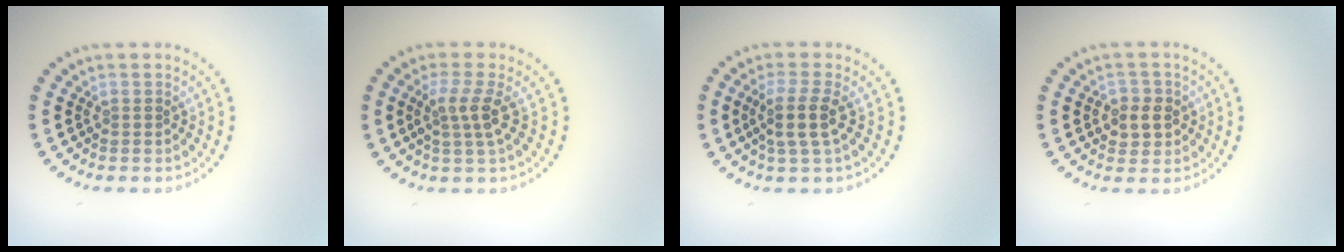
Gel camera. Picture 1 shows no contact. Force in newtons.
{"total": 2.6, "press": 2.0, "slide": 1.6}
{"total": 2.7, "press": 2.3, "slide": 1.5}
{"total": 2.4, "press": 2.3, "slide": 0.7}